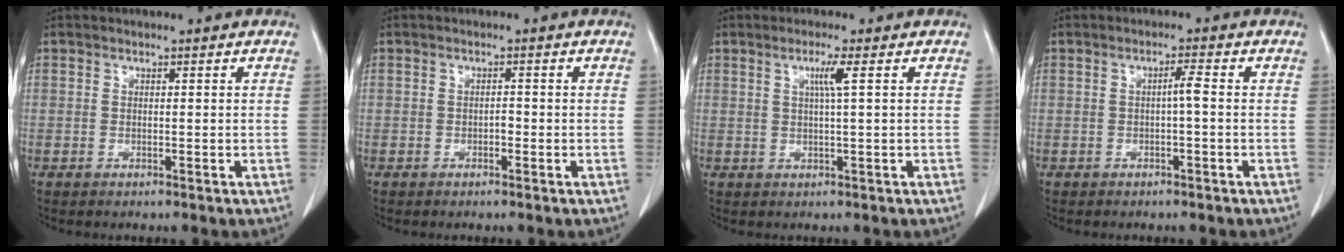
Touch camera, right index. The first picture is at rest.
{"total": 0.9, "force": [-0.3, 0.4, 0.7], "torque": [-0.009, 0.004, -0.006]}
{"total": 2.8, "force": [0.9, -0.6, 2.6], "torque": [-0.049, 0.000, 0.017]}
{"total": 1.8, "force": [-0.2, 0.0, 1.8], "torque": [-0.030, 0.003, -0.003]}